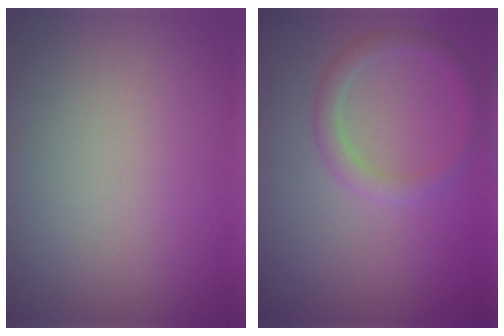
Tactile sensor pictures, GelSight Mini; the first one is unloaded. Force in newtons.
{"total": 2.0, "press": 2.0, "slide": 0.1}